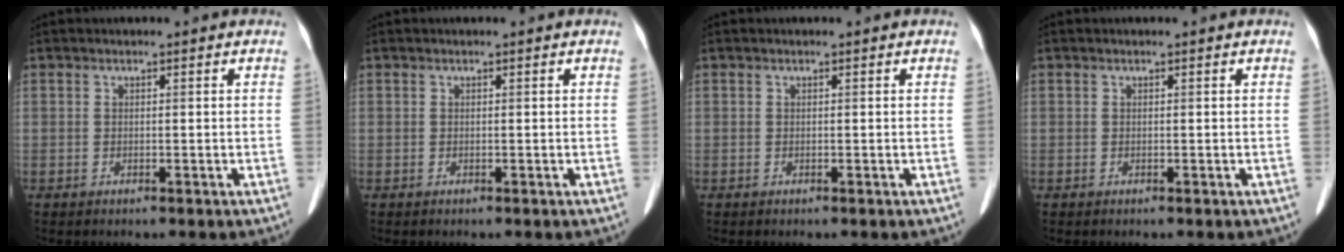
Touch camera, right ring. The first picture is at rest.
{"total": 0.0}
{"total": 0.0}
{"total": 0.0}